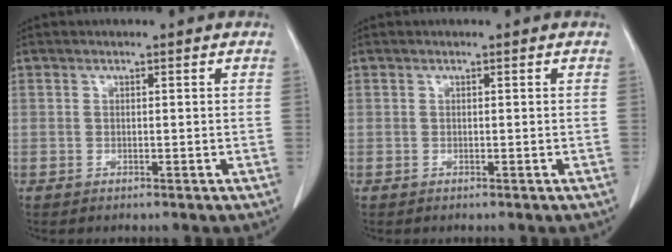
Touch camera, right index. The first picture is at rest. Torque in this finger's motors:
{"motor_torque": [0.00, 0.00, 0.00, 0.00]}